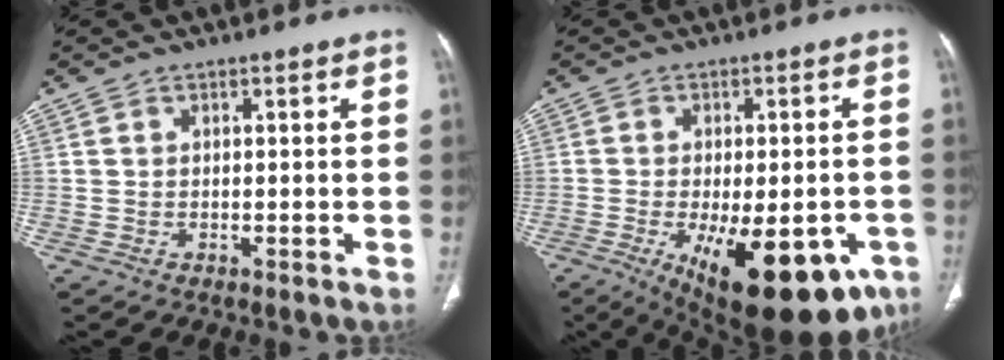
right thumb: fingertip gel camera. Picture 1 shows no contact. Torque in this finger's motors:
{"motor_torque": [0.37, 0.72, 0.32, -0.09, 0.18]}